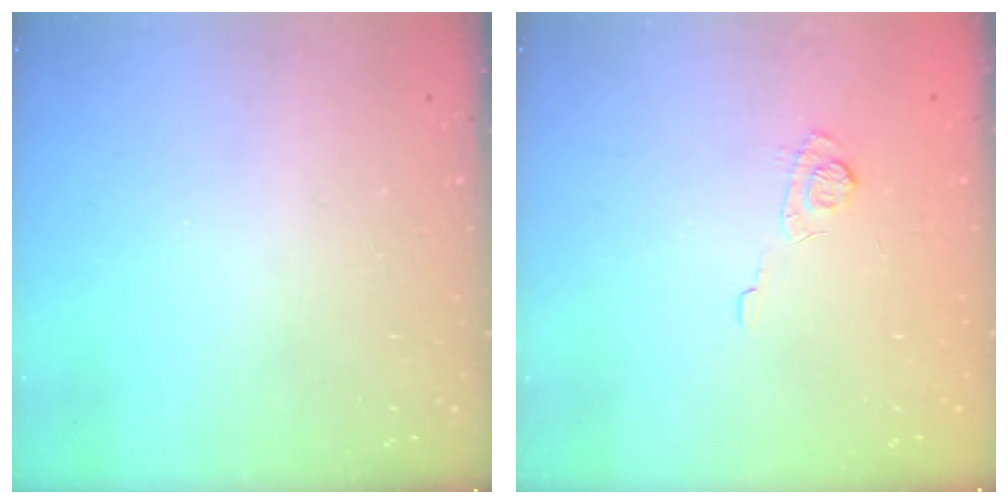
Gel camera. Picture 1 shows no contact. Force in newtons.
{"total": 8.2, "press": 8.0, "slide": 1.5}